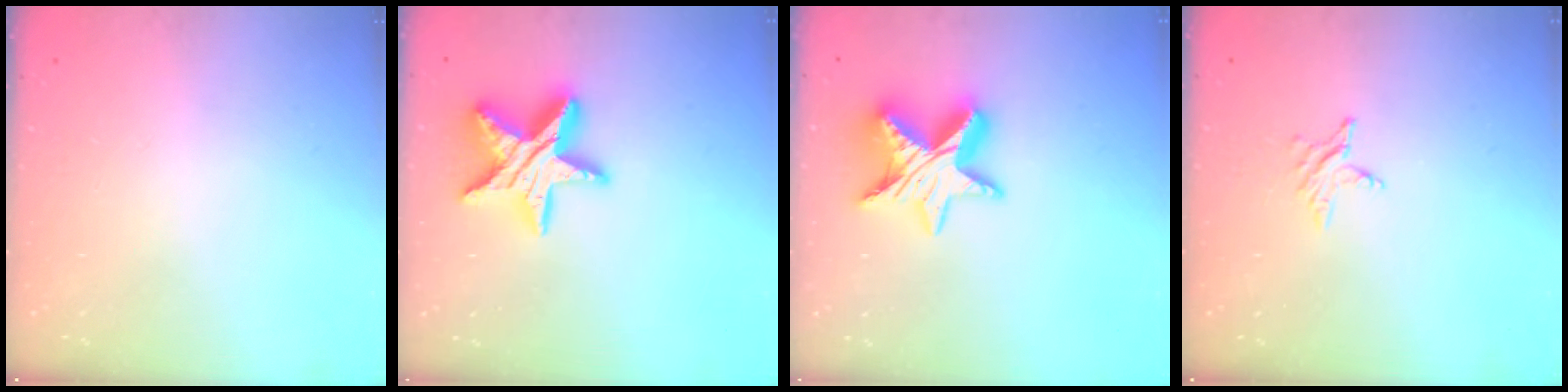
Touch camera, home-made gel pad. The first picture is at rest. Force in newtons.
{"total": 16.8, "press": 16.7, "slide": 1.1}
{"total": 12.1, "press": 12.1, "slide": 0.9}
{"total": 2.8, "press": 2.8, "slide": 0.3}